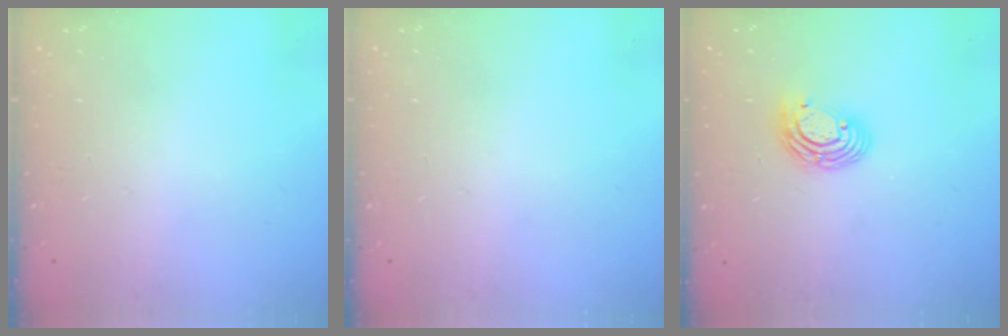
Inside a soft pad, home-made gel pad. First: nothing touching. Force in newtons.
{"total": 0.0}
{"total": 7.9, "press": 7.8, "slide": 1.2}